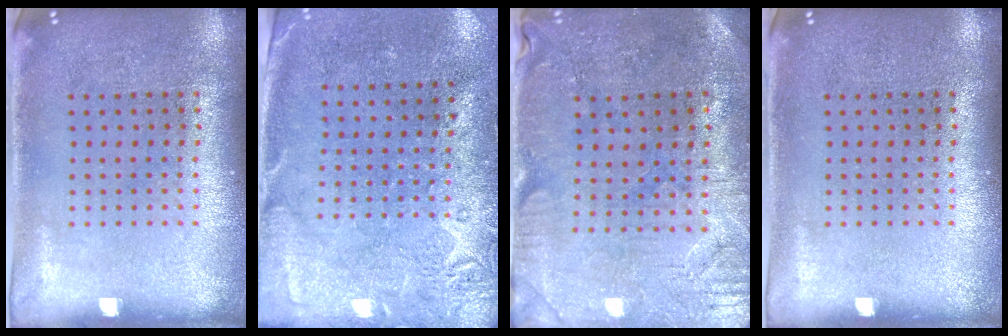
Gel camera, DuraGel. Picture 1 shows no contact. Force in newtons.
{"total": 2.8, "press": 2.2, "slide": 1.7}
{"total": 0.6, "press": 0.5, "slide": 0.3}
{"total": 0.0}